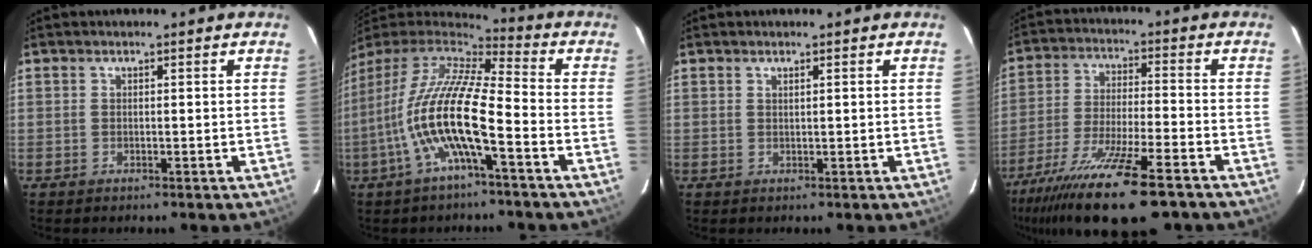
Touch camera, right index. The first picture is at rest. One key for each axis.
{"total": 15.7, "fx": -5.0, "fy": 2.7, "fz": 14.6, "tx": -0.267, "ty": -0.012, "tz": -0.101}
{"total": 0.6, "fx": 0.4, "fy": -0.2, "fz": 0.5, "tx": -0.008, "ty": 0.002, "tz": 0.007}
{"total": 20.9, "fx": -15.6, "fy": 3.9, "fz": 13.4, "tx": -0.269, "ty": -0.055, "tz": -0.268}